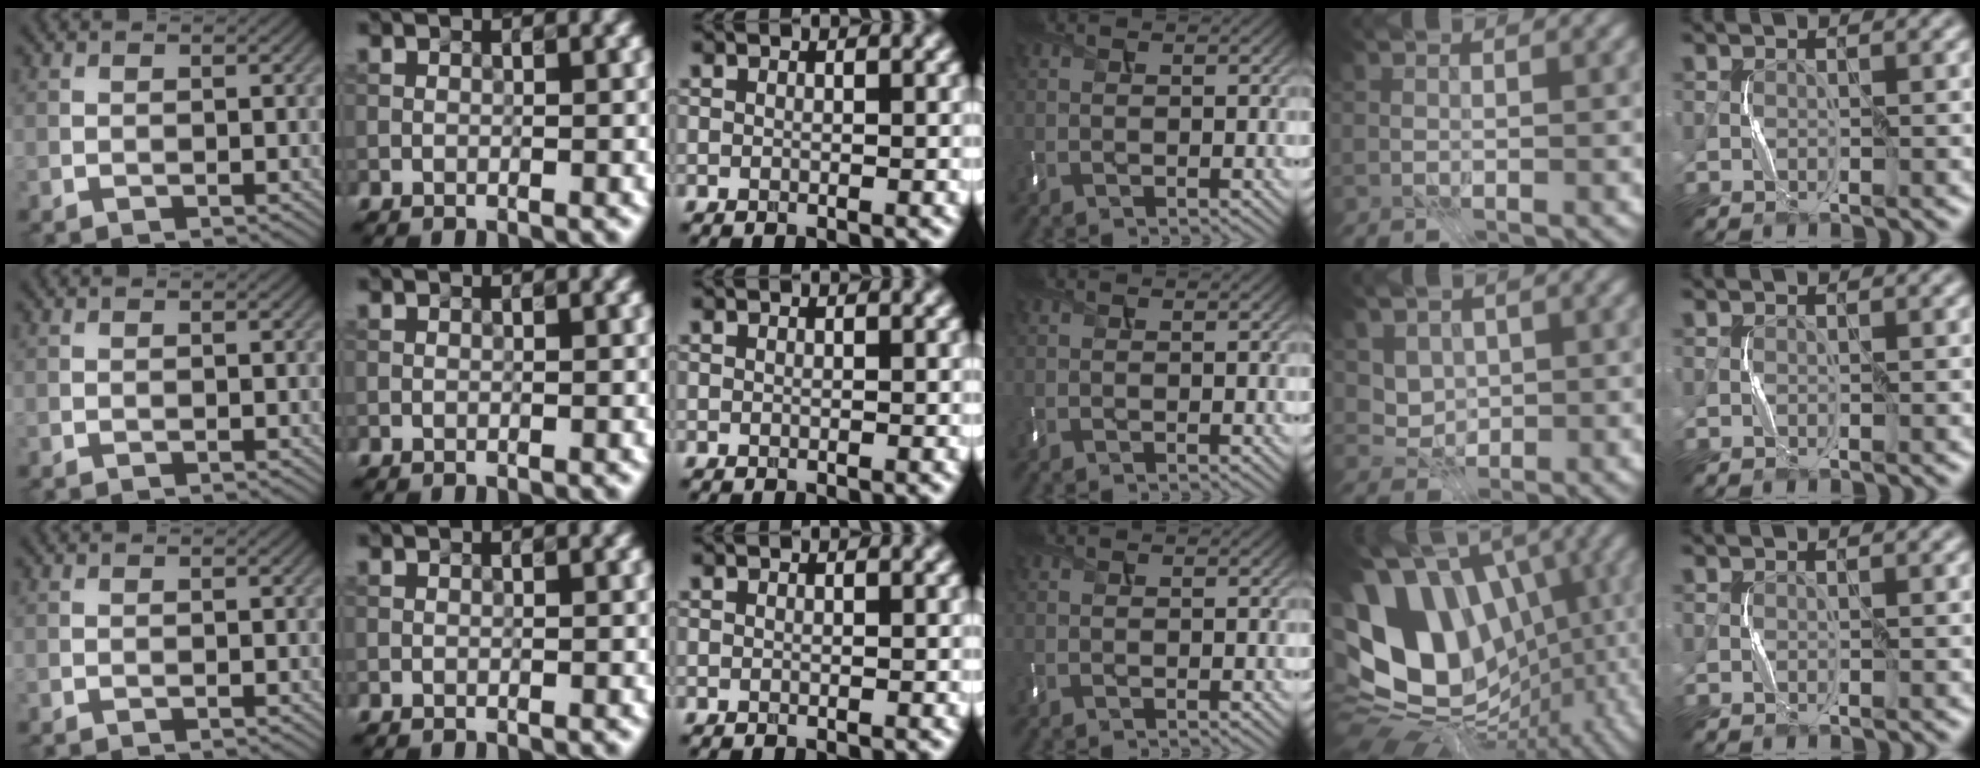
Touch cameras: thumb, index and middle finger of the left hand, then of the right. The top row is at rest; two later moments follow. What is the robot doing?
{"motion": "press", "object": "mouse"}